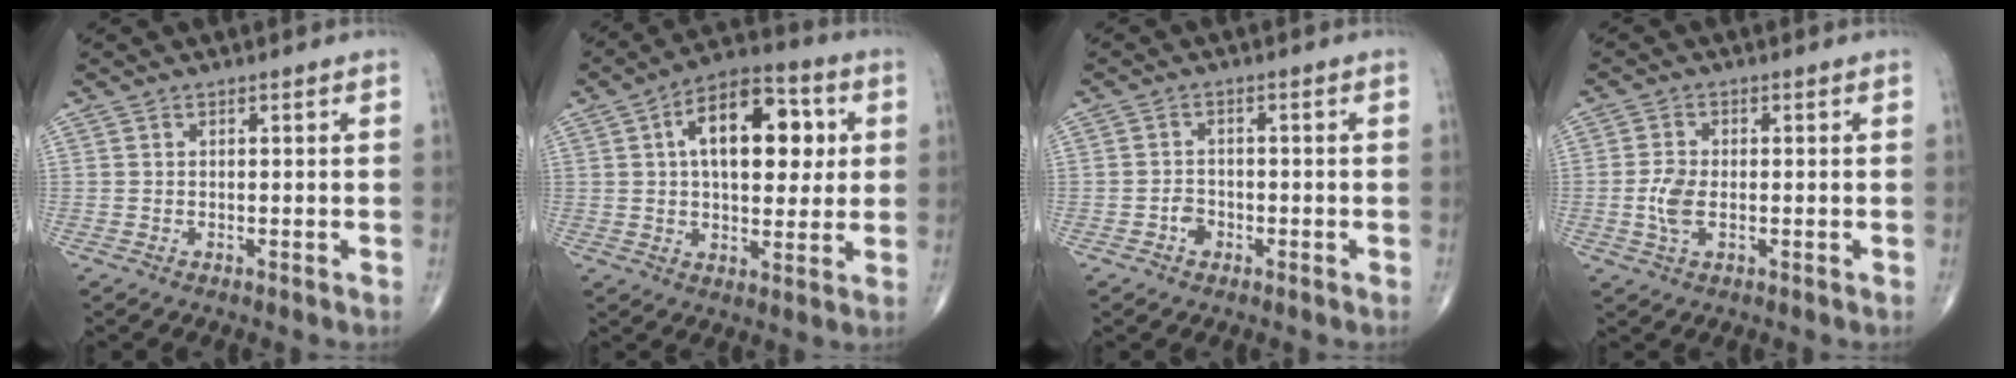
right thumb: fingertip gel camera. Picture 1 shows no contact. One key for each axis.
{"total": 16.8, "fx": 3.8, "fy": 9.0, "fz": 13.7, "tx": -0.173, "ty": 0.012, "tz": 0.051}
{"total": 2.4, "fx": -1.1, "fy": 1.9, "fz": 1.0, "tx": -0.007, "ty": 0.009, "tz": -0.023}
{"total": 4.4, "fx": -0.7, "fy": 2.4, "fz": 3.6, "tx": -0.082, "ty": 0.003, "tz": -0.015}